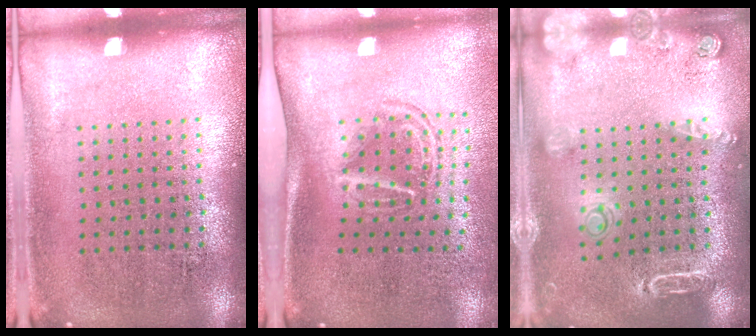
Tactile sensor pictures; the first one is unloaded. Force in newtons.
{"total": 1.7, "press": 1.1, "slide": 1.3}
{"total": 1.8, "press": 1.8, "slide": 0.3}